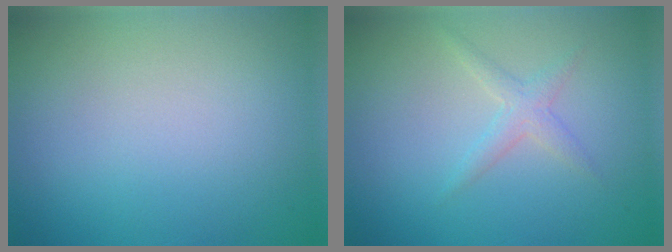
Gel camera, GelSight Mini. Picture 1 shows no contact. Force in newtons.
{"total": 1.5, "press": 1.5, "slide": 0.1}